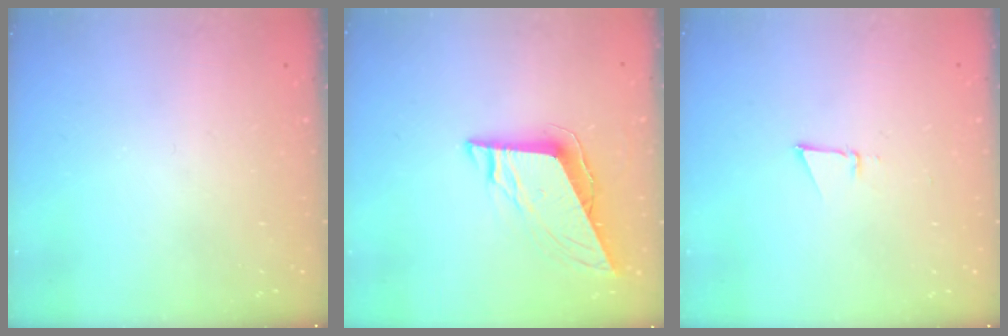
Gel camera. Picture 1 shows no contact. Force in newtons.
{"total": 9.0, "press": 8.9, "slide": 1.5}
{"total": 3.0, "press": 2.9, "slide": 0.8}